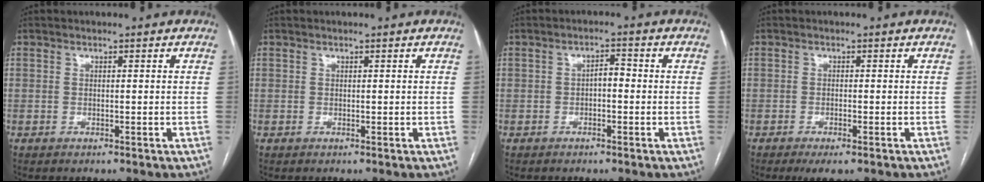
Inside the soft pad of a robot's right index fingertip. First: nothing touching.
{"total": 0.0}
{"total": 2.3, "force": [-0.4, 1.0, 2.0], "torque": [-0.028, 0.010, -0.008]}
{"total": 3.2, "force": [-2.1, 0.7, 2.3], "torque": [-0.036, -0.005, -0.029]}